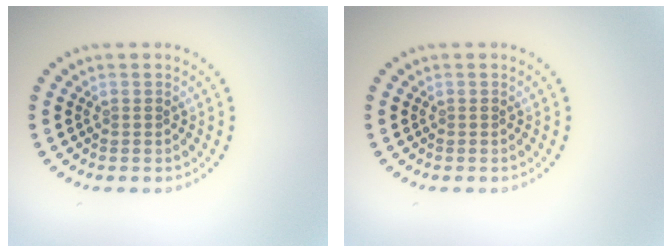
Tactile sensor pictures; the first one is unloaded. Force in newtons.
{"total": 0.0}